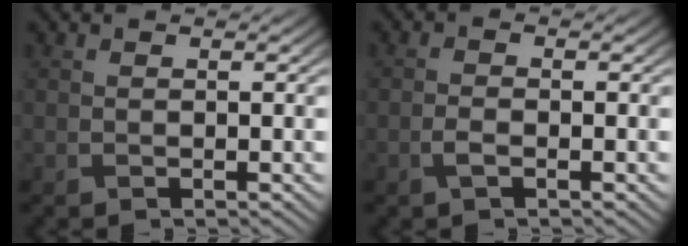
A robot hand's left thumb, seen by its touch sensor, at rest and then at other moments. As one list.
[{"total": 1.6, "force": [-0.8, 0.7, 1.2], "torque": [-0.028, 0.001, -0.018]}]